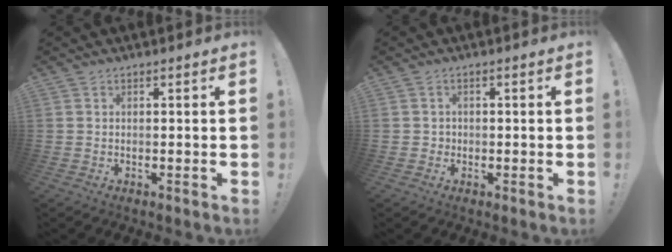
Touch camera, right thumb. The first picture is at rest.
{"total": 1.7, "force": [-0.2, 1.6, 0.5], "torque": [-0.006, 0.004, -0.005]}